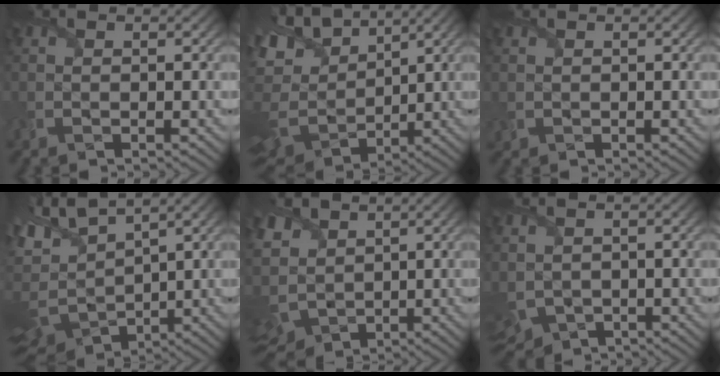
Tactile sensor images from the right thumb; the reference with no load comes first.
{"total": 15.5, "force": [3.8, 9.6, 11.6], "torque": [-0.271, 0.017, 0.093]}
{"total": 0.9, "force": [0.7, 0.6, 0.1], "torque": [-0.006, 0.001, 0.019]}
{"total": 11.0, "force": [3.4, 5.9, 8.6], "torque": [-0.217, 0.003, 0.070]}
{"total": 9.3, "force": [0.7, 7.4, 5.6], "torque": [-0.165, -0.017, 0.021]}
{"total": 4.3, "force": [-1.0, 2.9, 3.0], "torque": [-0.088, -0.024, -0.013]}